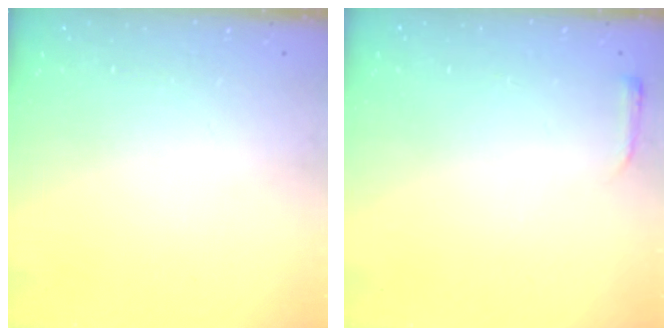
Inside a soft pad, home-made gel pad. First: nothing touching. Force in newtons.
{"total": 2.4, "press": 2.3, "slide": 0.6}